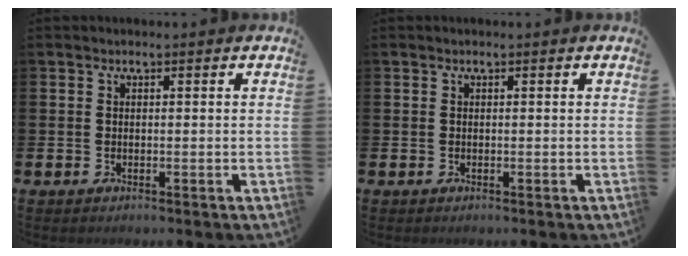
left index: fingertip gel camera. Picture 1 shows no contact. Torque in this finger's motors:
{"motor_torque": [0.02, 0.00, 0.00, -0.01]}